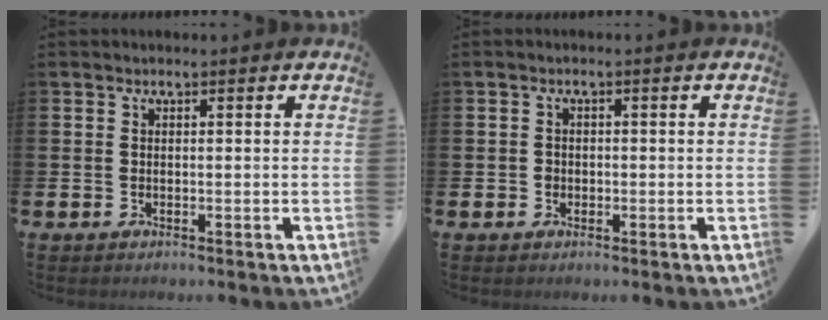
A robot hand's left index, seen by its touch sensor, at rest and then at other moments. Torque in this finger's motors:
{"motor_torque": [-0.25, -0.14, -0.04, -0.01]}